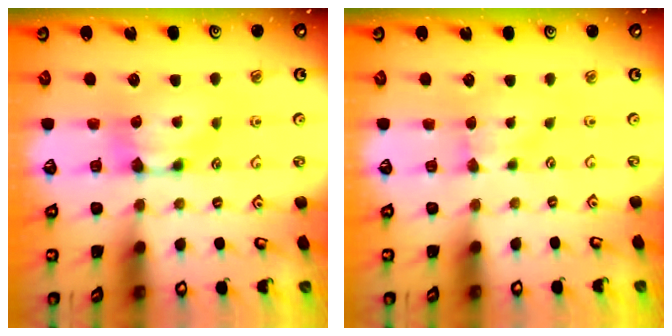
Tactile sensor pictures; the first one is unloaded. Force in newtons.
{"total": 2.4, "press": 2.3, "slide": 0.5}